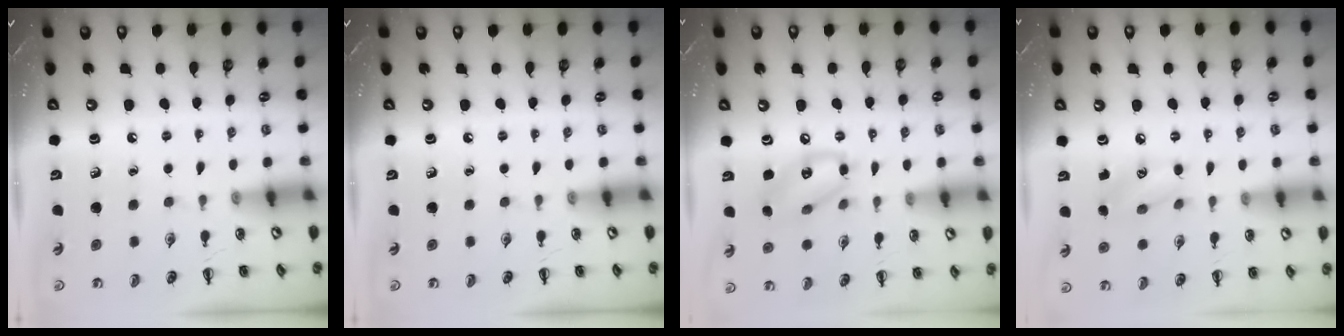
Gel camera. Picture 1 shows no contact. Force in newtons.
{"total": 0.0}
{"total": 11.6, "press": 11.4, "slide": 2.1}
{"total": 8.2, "press": 8.2, "slide": 0.7}